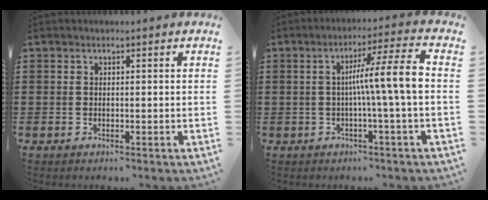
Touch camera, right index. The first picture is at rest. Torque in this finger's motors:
{"motor_torque": [1.16, -0.65, 0.38, 0.20]}